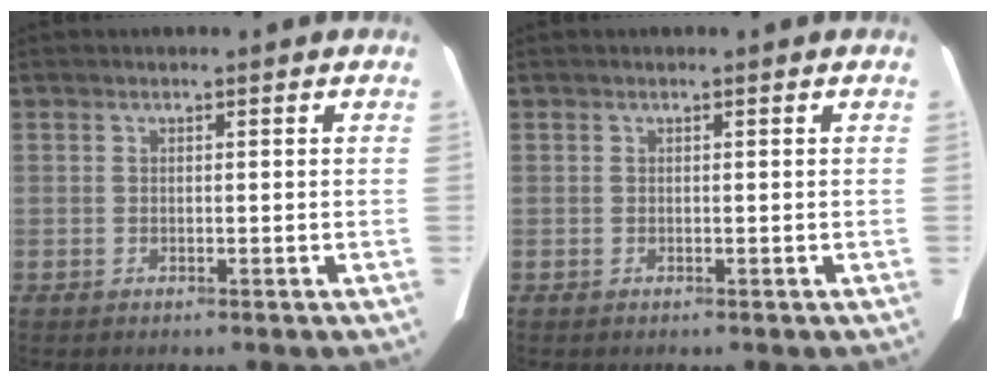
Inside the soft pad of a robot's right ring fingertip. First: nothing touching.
{"total": 0.0}